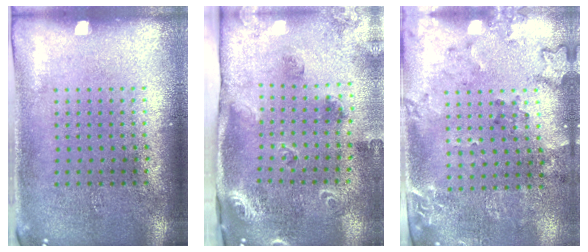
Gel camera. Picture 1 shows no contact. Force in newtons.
{"total": 1.9, "press": 1.8, "slide": 0.6}
{"total": 1.9, "press": 1.5, "slide": 1.1}